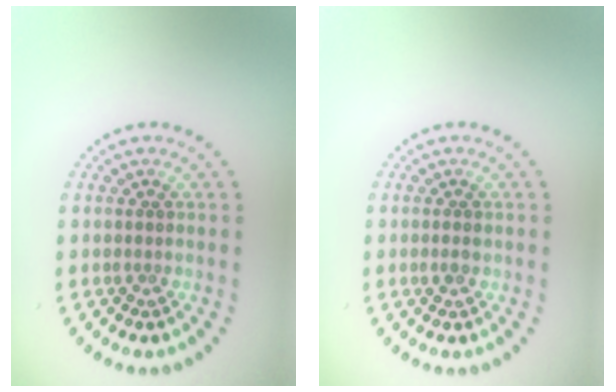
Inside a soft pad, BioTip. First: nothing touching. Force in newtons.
{"total": 0.9, "press": 0.9, "slide": 0.2}